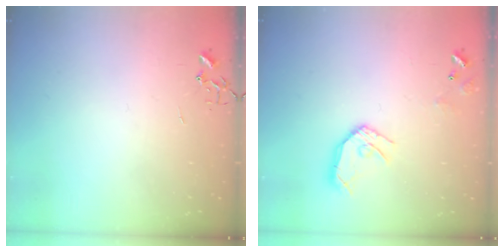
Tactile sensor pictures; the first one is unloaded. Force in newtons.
{"total": 11.7, "press": 11.6, "slide": 1.2}